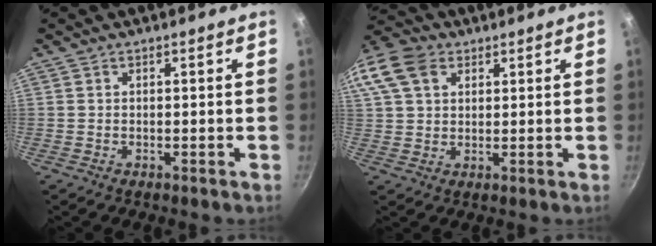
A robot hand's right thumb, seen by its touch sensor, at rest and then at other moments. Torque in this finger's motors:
{"motor_torque": [0.55, 1.43, 0.93, 0.21, 0.30]}